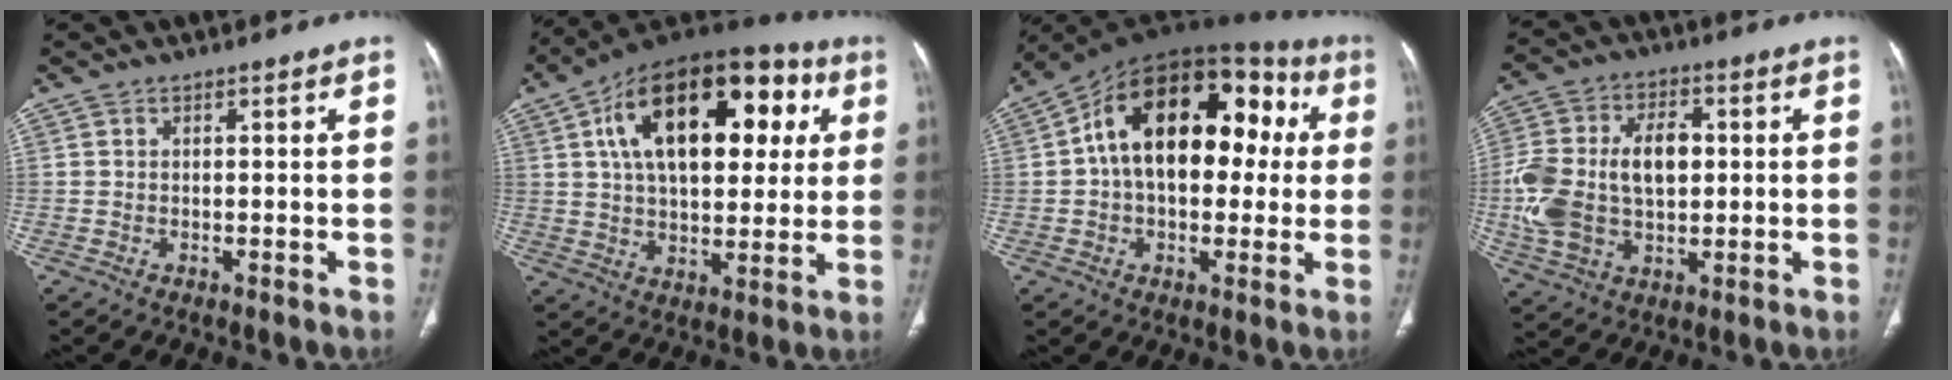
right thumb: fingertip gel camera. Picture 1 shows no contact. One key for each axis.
{"total": 26.5, "fx": 7.9, "fy": 14.3, "fz": 21.0, "tx": -0.304, "ty": 0.022, "tz": 0.118}
{"total": 22.5, "fx": 3.2, "fy": 13.4, "fz": 17.8, "tx": -0.246, "ty": 0.052, "tz": 0.038}
{"total": 17.7, "fx": 0.6, "fy": 11.3, "fz": 13.6, "tx": -0.269, "ty": 0.016, "tz": 0.018}